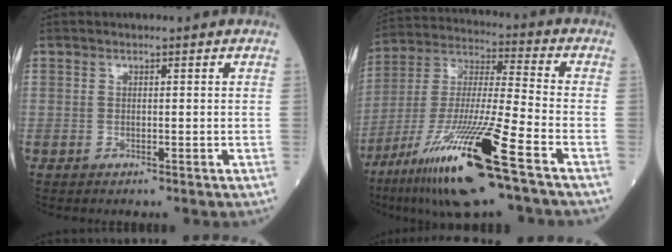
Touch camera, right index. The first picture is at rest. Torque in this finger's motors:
{"motor_torque": [1.41, -0.74, 1.06, 0.21]}